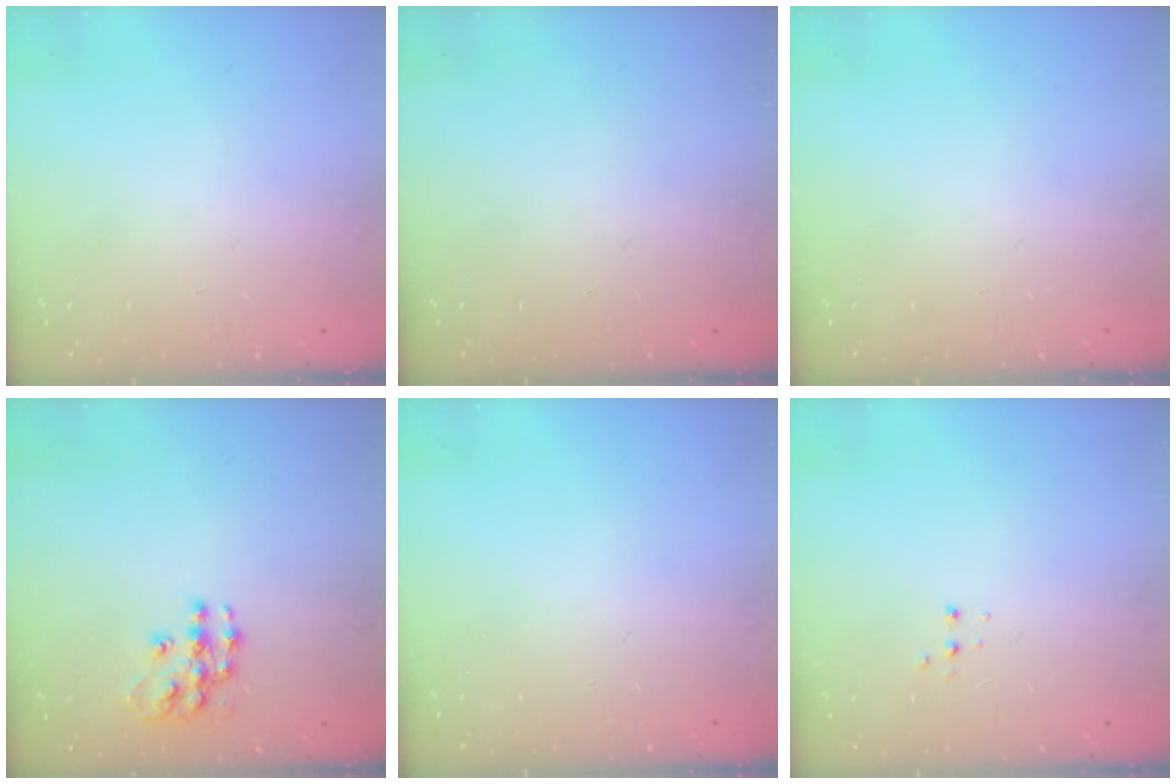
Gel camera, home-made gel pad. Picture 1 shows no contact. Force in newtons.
{"total": 0.0}
{"total": 0.0}
{"total": 10.4, "press": 10.4, "slide": 0.5}
{"total": 0.0}
{"total": 2.7, "press": 2.7, "slide": 0.5}